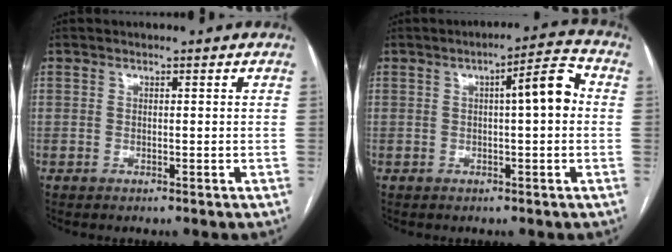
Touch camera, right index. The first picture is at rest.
{"total": 6.5, "force": [0.7, 1.0, 6.4], "torque": [-0.092, 0.022, 0.006]}